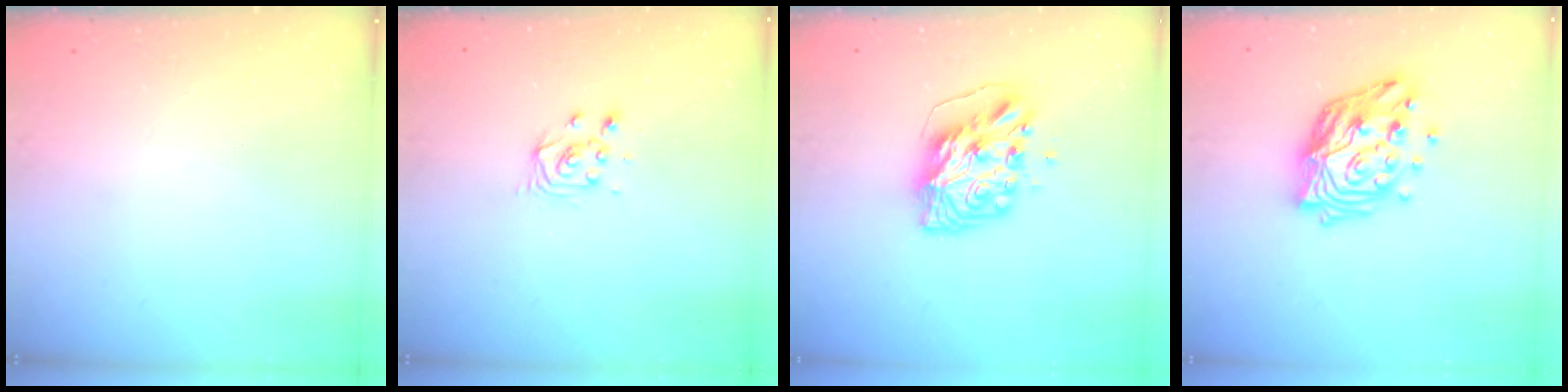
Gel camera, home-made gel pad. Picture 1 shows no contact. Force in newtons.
{"total": 4.7, "press": 4.7, "slide": 0.5}
{"total": 9.7, "press": 9.6, "slide": 1.3}
{"total": 16.5, "press": 16.4, "slide": 1.7}